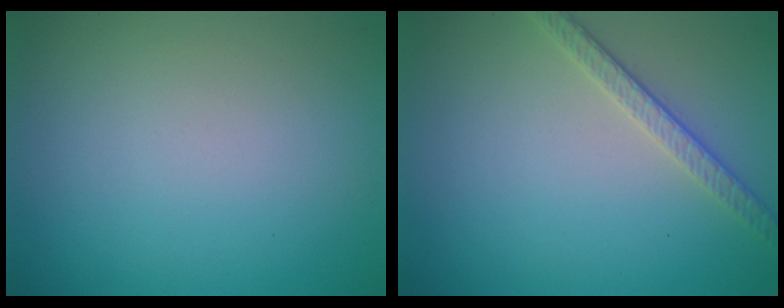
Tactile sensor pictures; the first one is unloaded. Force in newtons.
{"total": 2.5, "press": 2.2, "slide": 1.2}